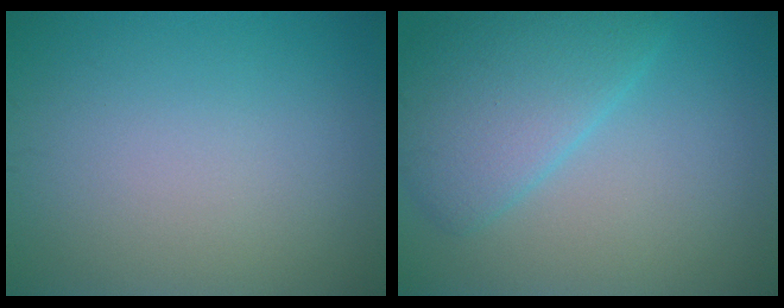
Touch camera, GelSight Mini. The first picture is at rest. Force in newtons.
{"total": 5.1, "press": 5.1, "slide": 0.2}